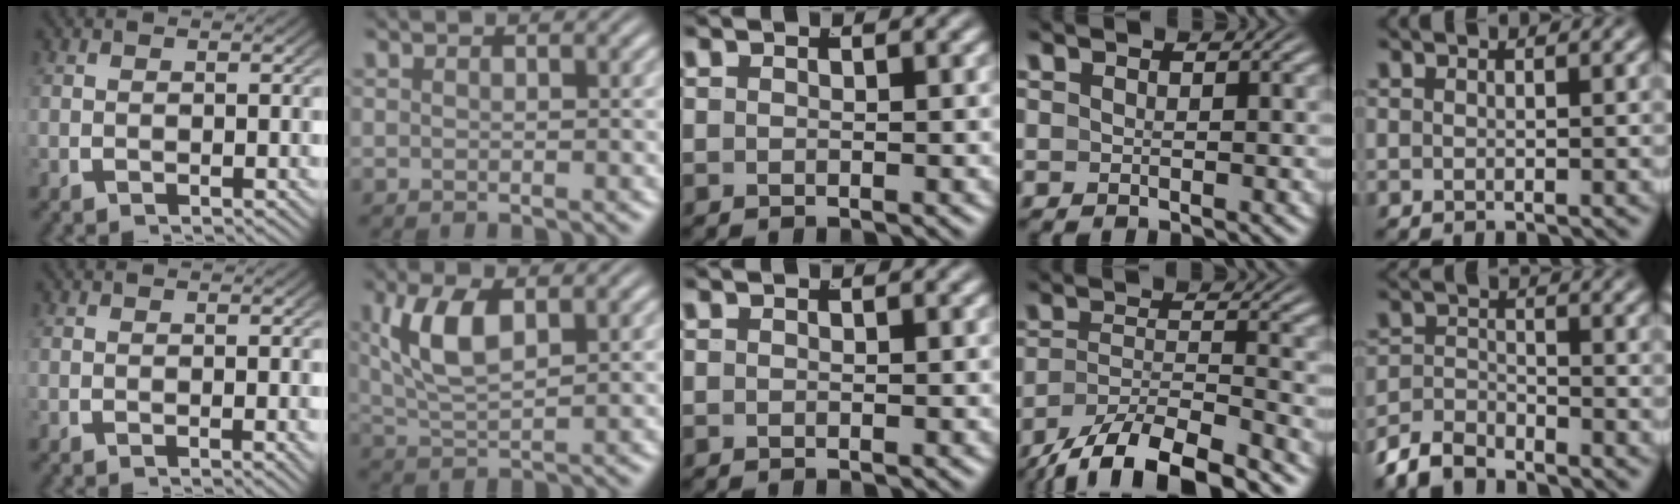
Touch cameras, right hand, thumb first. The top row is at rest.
{"thumb": {"total": 0.7, "force": [0.0, 0.0, 0.7], "torque": [-0.011, 0.000, 0.001]}, "index": {"total": 5.5, "force": [1.5, 2.9, 4.5], "torque": [-0.105, -0.012, 0.037]}, "ring": {"total": 8.8, "force": [-6.4, 4.0, 4.4], "torque": [-0.077, -0.023, -0.094]}, "little": {"total": 4.1, "force": [-3.6, 1.6, 1.2], "torque": [-0.019, -0.009, -0.064]}}